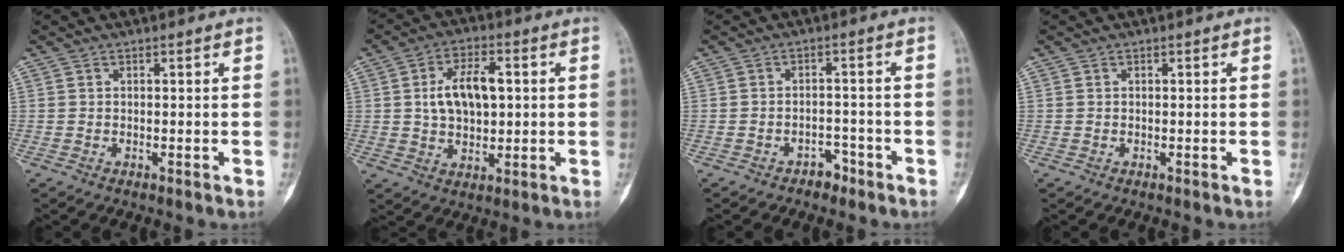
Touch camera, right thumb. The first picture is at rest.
{"total": 10.1, "force": [1.4, 5.8, 8.2], "torque": [-0.131, 0.006, 0.028]}
{"total": 3.1, "force": [-2.2, 1.9, 0.9], "torque": [-0.004, 0.021, -0.029]}
{"total": 0.0}